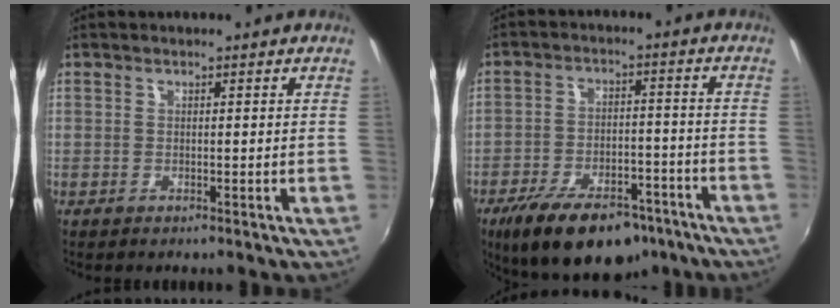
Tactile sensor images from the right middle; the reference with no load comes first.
{"total": 18.3, "force": [-12.7, 8.2, 10.3], "torque": [-0.195, -0.017, -0.184]}